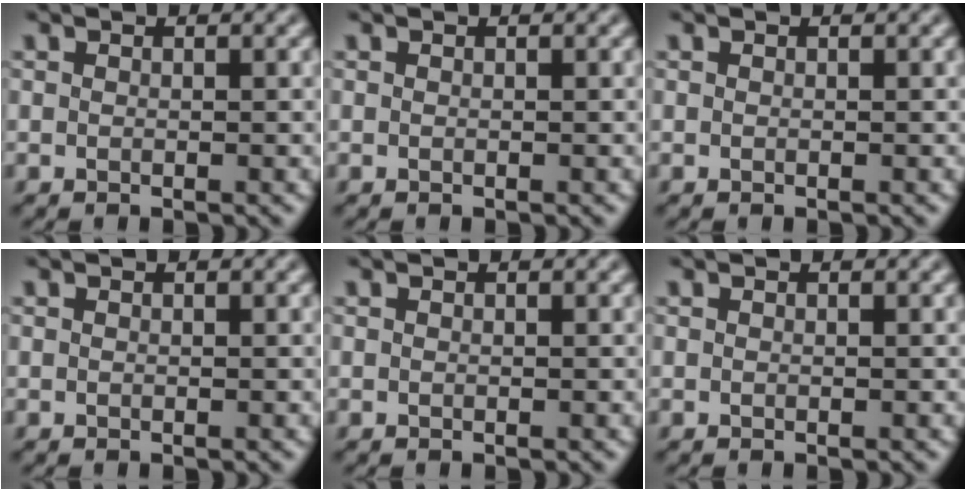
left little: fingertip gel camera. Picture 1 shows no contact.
{"total": 0.0}
{"total": 0.0}
{"total": 0.0}
{"total": 0.0}
{"total": 0.0}